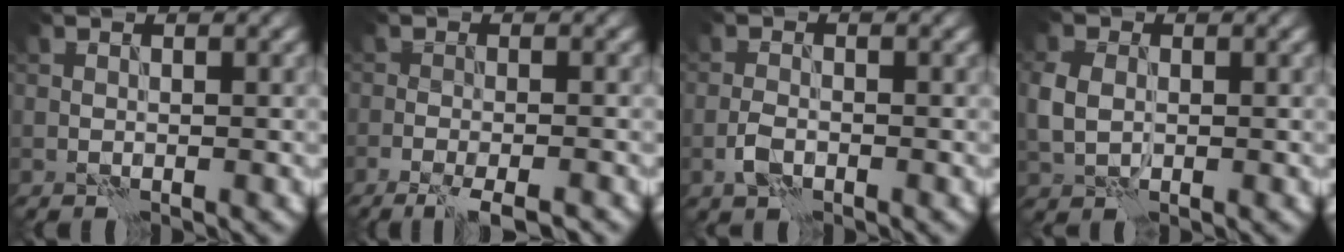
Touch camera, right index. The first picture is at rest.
{"total": 5.1, "force": [-3.8, 1.2, 3.2], "torque": [-0.048, -0.006, -0.053]}
{"total": 1.8, "force": [-0.9, 1.0, 1.2], "torque": [-0.024, 0.003, -0.022]}
{"total": 3.3, "force": [0.1, 2.5, 2.1], "torque": [-0.056, 0.002, 0.002]}